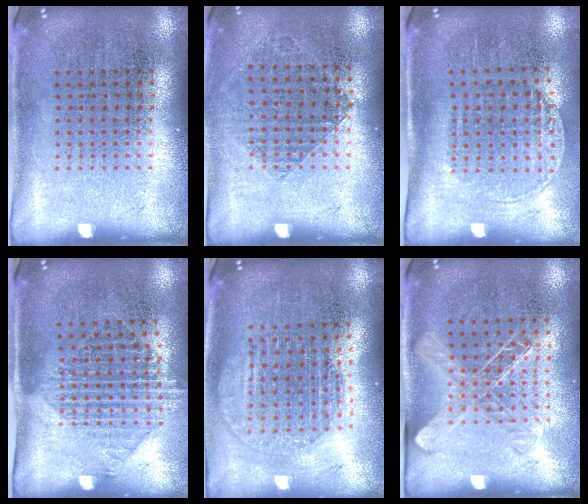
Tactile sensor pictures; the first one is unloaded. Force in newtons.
{"total": 0.9, "press": 0.8, "slide": 0.3}
{"total": 1.4, "press": 1.2, "slide": 0.7}
{"total": 1.5, "press": 1.3, "slide": 0.9}
{"total": 1.9, "press": 1.5, "slide": 1.0}
{"total": 1.4, "press": 1.2, "slide": 0.6}